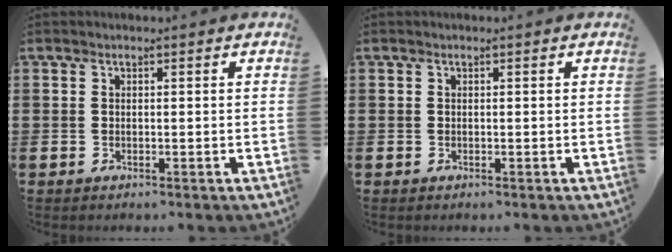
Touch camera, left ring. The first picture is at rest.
{"total": 0.0}